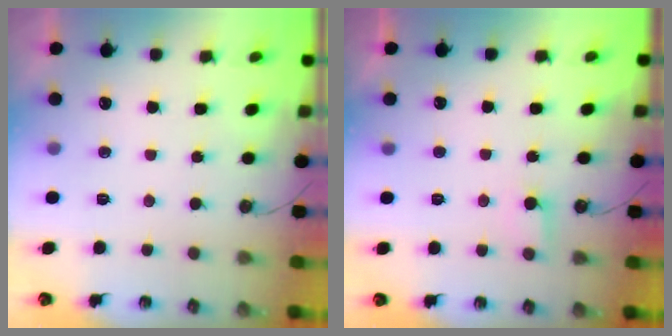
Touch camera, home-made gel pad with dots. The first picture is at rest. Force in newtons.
{"total": 4.7, "press": 4.6, "slide": 0.4}